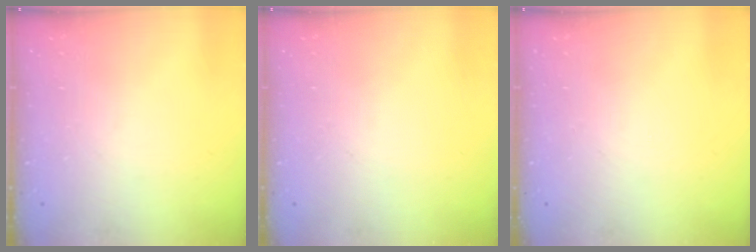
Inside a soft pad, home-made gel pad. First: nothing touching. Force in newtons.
{"total": 0.0}
{"total": 0.0}